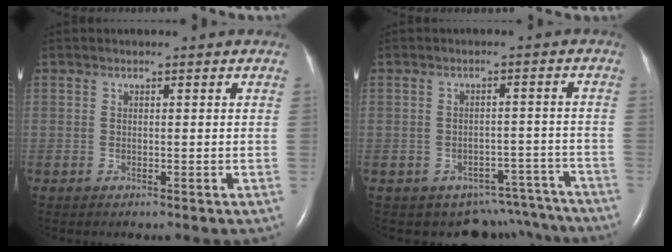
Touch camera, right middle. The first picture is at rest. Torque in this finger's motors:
{"motor_torque": [0.47, -0.50, 0.05, 0.01]}